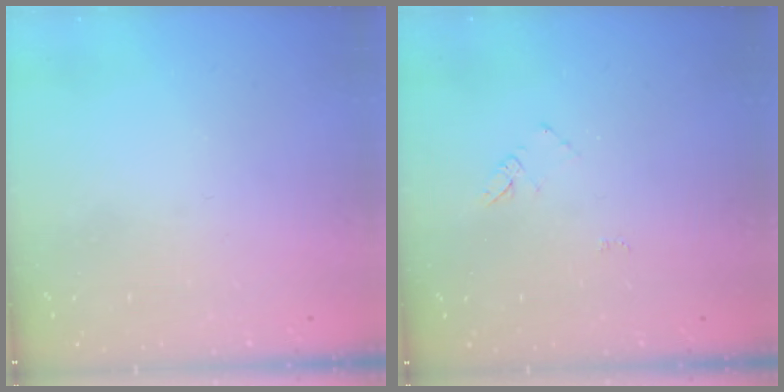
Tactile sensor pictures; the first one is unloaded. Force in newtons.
{"total": 4.3, "press": 4.3, "slide": 0.5}